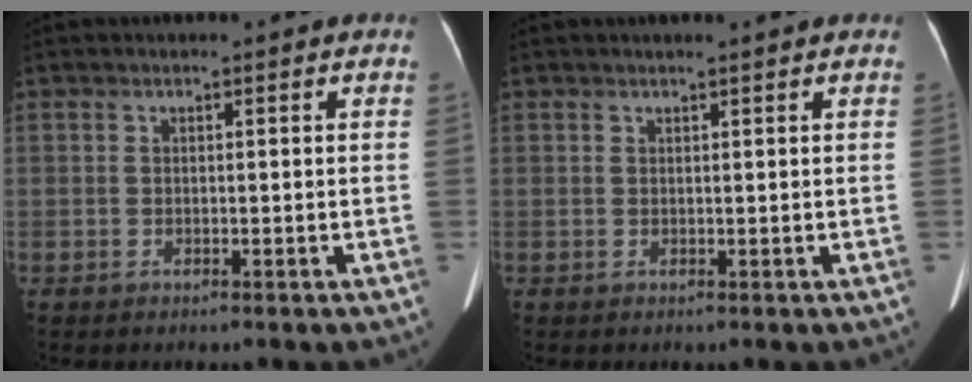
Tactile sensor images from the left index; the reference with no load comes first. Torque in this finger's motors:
{"motor_torque": [-0.18, -0.12, -0.02, -0.01]}